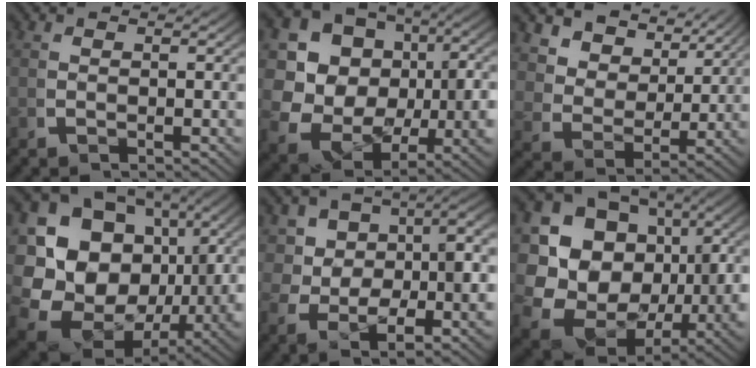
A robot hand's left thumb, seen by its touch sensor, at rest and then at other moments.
{"total": 15.4, "force": [0.2, 12.5, 9.0], "torque": [-0.228, -0.061, 0.011]}
{"total": 7.3, "force": [4.1, 4.5, 4.0], "torque": [-0.088, -0.006, 0.070]}
{"total": 20.7, "force": [0.2, 16.0, 13.1], "torque": [-0.291, -0.055, 0.014]}
{"total": 9.4, "force": [0.6, 6.3, 6.9], "torque": [-0.117, -0.025, 0.023]}
{"total": 18.7, "force": [0.4, 14.9, 11.2], "torque": [-0.269, -0.059, 0.014]}